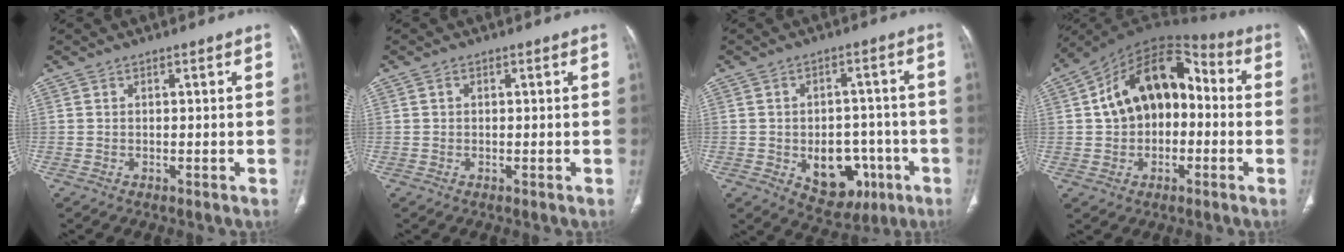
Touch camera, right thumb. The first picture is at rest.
{"total": 0.7, "force": [0.1, 0.6, 0.4], "torque": [-0.003, 0.002, 0.002]}
{"total": 12.0, "force": [-3.9, 8.3, 7.8], "torque": [-0.065, 0.026, -0.036]}
{"total": 17.2, "force": [0.7, 11.6, 12.7], "torque": [-0.166, 0.051, 0.000]}